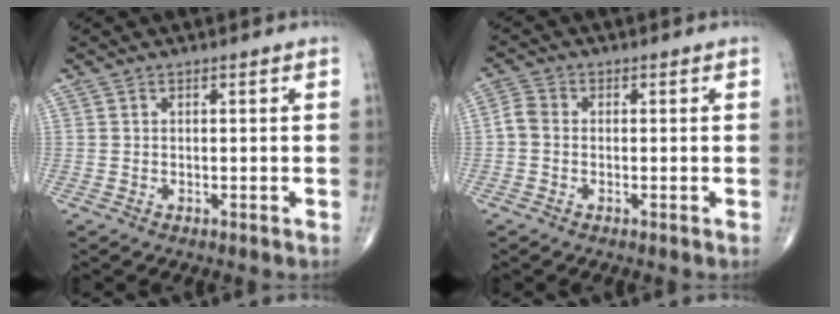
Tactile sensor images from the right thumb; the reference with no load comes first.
{"total": 2.7, "force": [-0.5, 2.1, 1.7], "torque": [-0.033, 0.006, -0.020]}